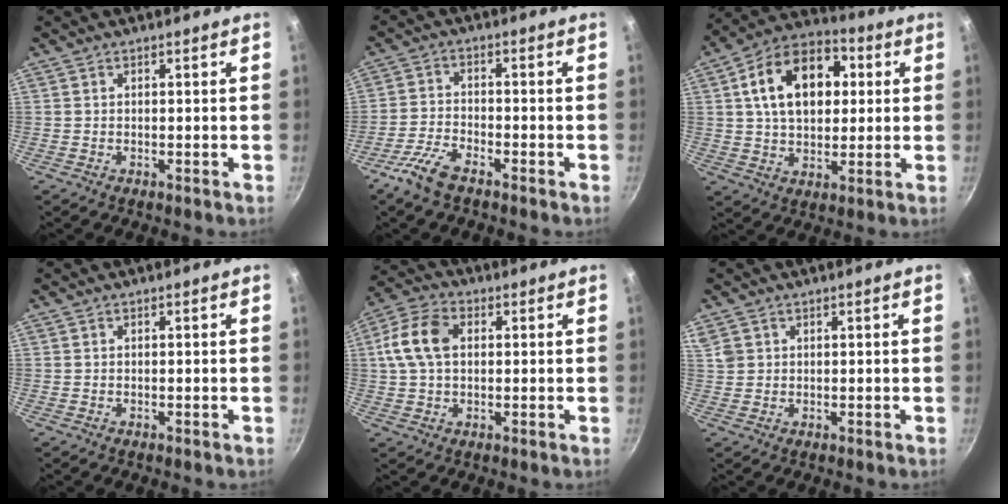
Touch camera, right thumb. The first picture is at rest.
{"total": 5.9, "force": [-4.3, 2.0, 3.6], "torque": [-0.086, 0.025, -0.092]}
{"total": 17.9, "force": [3.9, 11.9, 12.8], "torque": [-0.178, 0.019, 0.051]}
{"total": 0.0}
{"total": 10.0, "force": [1.6, 6.7, 7.2], "torque": [-0.136, 0.019, 0.020]}
{"total": 3.1, "force": [1.5, 2.4, 1.2], "torque": [-0.014, 0.003, 0.033]}